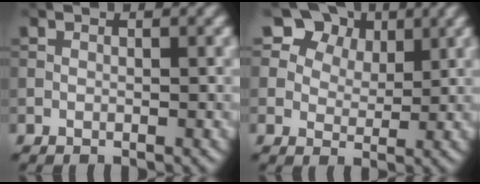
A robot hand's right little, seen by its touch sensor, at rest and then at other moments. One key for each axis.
{"total": 9.2, "fx": 6.0, "fy": 5.9, "fz": 3.8, "tx": -0.080, "ty": 0.009, "tz": 0.091}